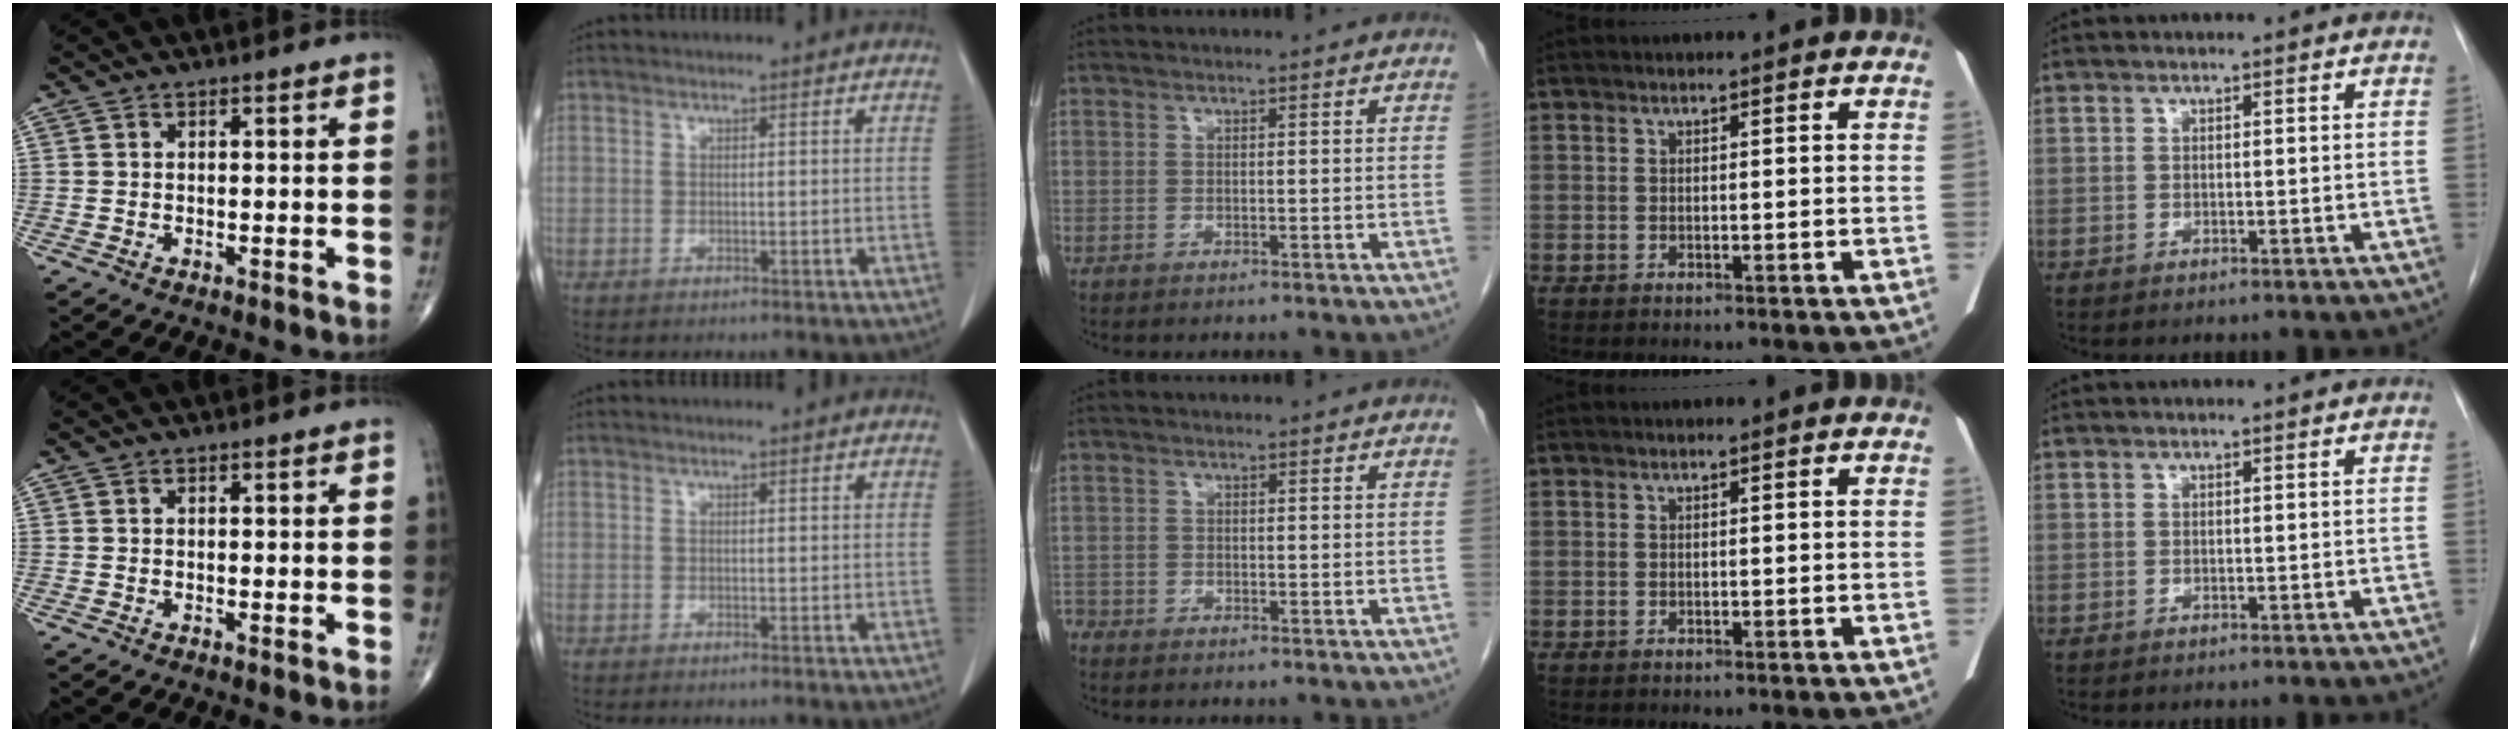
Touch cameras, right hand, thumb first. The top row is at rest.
{"middle": {"total": 1.3, "force": [-1.2, 0.5, 0.1], "torque": [0.001, 0.000, -0.021]}}